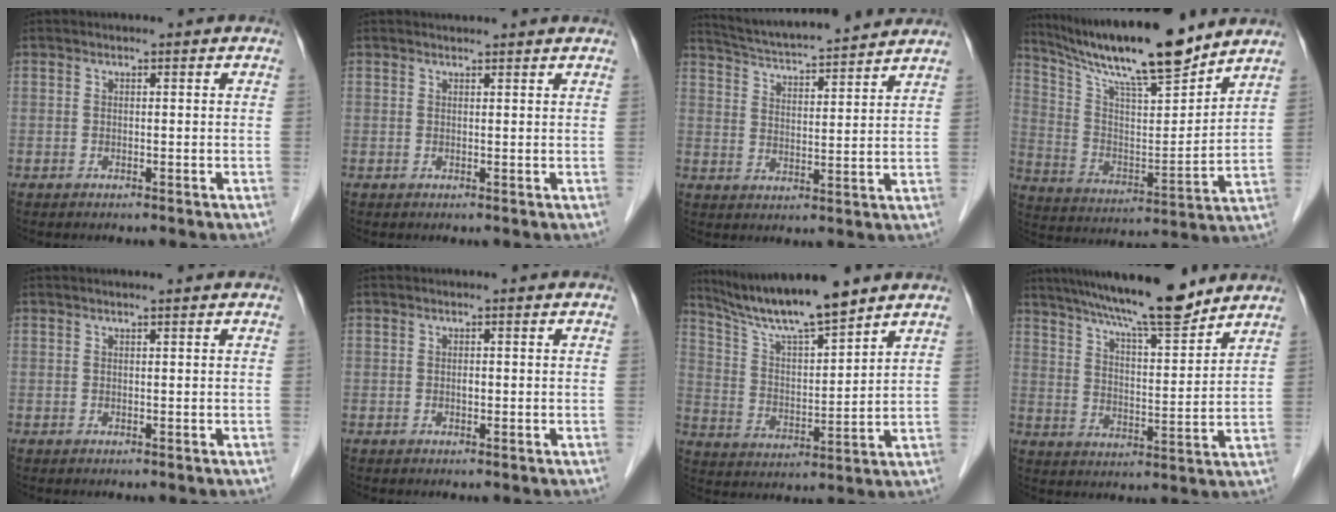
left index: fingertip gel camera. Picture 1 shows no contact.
{"total": 3.2, "force": [3.1, 0.0, 0.6], "torque": [-0.013, 0.018, 0.037]}
{"total": 14.8, "force": [13.7, 0.5, 5.4], "torque": [-0.101, 0.020, 0.209]}
{"total": 18.4, "force": [15.7, 1.4, 9.6], "torque": [-0.170, -0.002, 0.273]}
{"total": 0.7, "force": [0.5, -0.2, 0.4], "torque": [-0.013, -0.001, 0.015]}
{"total": 0.6, "force": [0.0, 0.3, 0.5], "torque": [-0.010, 0.001, -0.001]}
{"total": 11.8, "force": [10.3, -0.2, 5.7], "torque": [-0.110, 0.004, 0.193]}
{"total": 14.2, "force": [12.0, 1.1, 7.6], "torque": [-0.125, 0.007, 0.193]}